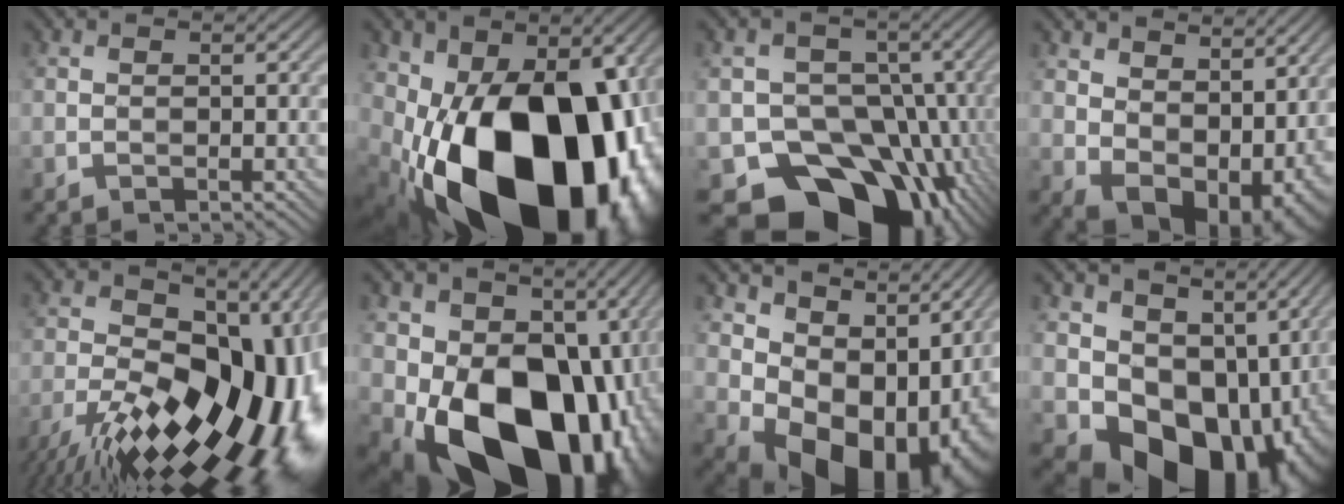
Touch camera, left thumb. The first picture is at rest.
{"total": 22.0, "force": [-4.9, 14.3, 16.0], "torque": [-0.293, -0.053, -0.052]}
{"total": 19.2, "force": [-9.0, 14.8, 8.4], "torque": [-0.125, -0.032, -0.142]}
{"total": 12.3, "force": [3.2, 8.4, 8.4], "torque": [-0.149, -0.031, 0.075]}
{"total": 20.0, "force": [-6.9, 10.5, 15.6], "torque": [-0.244, -0.004, -0.116]}
{"total": 21.3, "force": [-3.6, 15.5, 14.1], "torque": [-0.249, -0.042, -0.042]}
{"total": 15.4, "force": [2.2, 11.8, 9.6], "torque": [-0.140, -0.031, 0.077]}
{"total": 17.4, "force": [-0.9, 13.7, 10.8], "torque": [-0.176, -0.044, 0.028]}